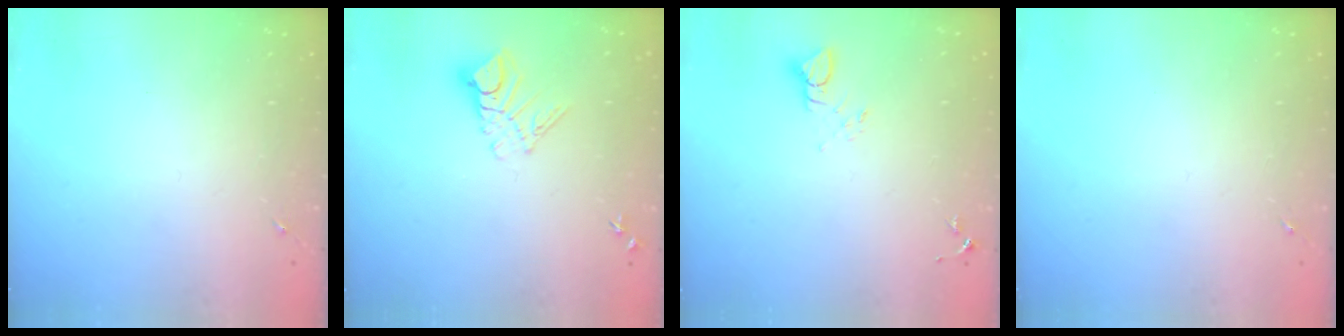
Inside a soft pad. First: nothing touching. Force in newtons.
{"total": 8.9, "press": 8.9, "slide": 0.8}
{"total": 3.9, "press": 3.9, "slide": 0.2}
{"total": 0.0}